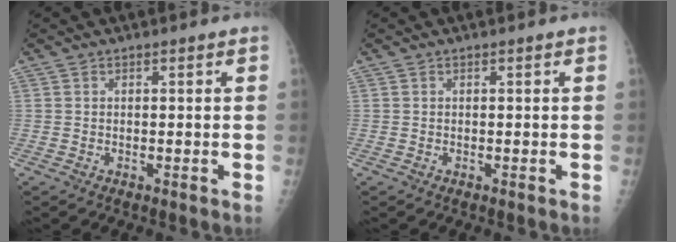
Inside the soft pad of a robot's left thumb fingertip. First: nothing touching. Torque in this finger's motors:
{"motor_torque": [0.04, 0.05, 0.01, -0.01, 0.00]}